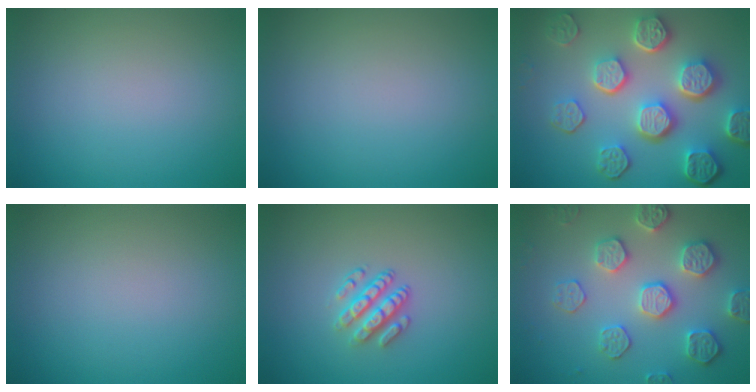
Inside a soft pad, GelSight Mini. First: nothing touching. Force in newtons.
{"total": 0.0}
{"total": 8.4, "press": 6.2, "slide": 5.7}
{"total": 0.0}
{"total": 2.9, "press": 2.4, "slide": 1.6}
{"total": 4.8, "press": 4.6, "slide": 1.2}